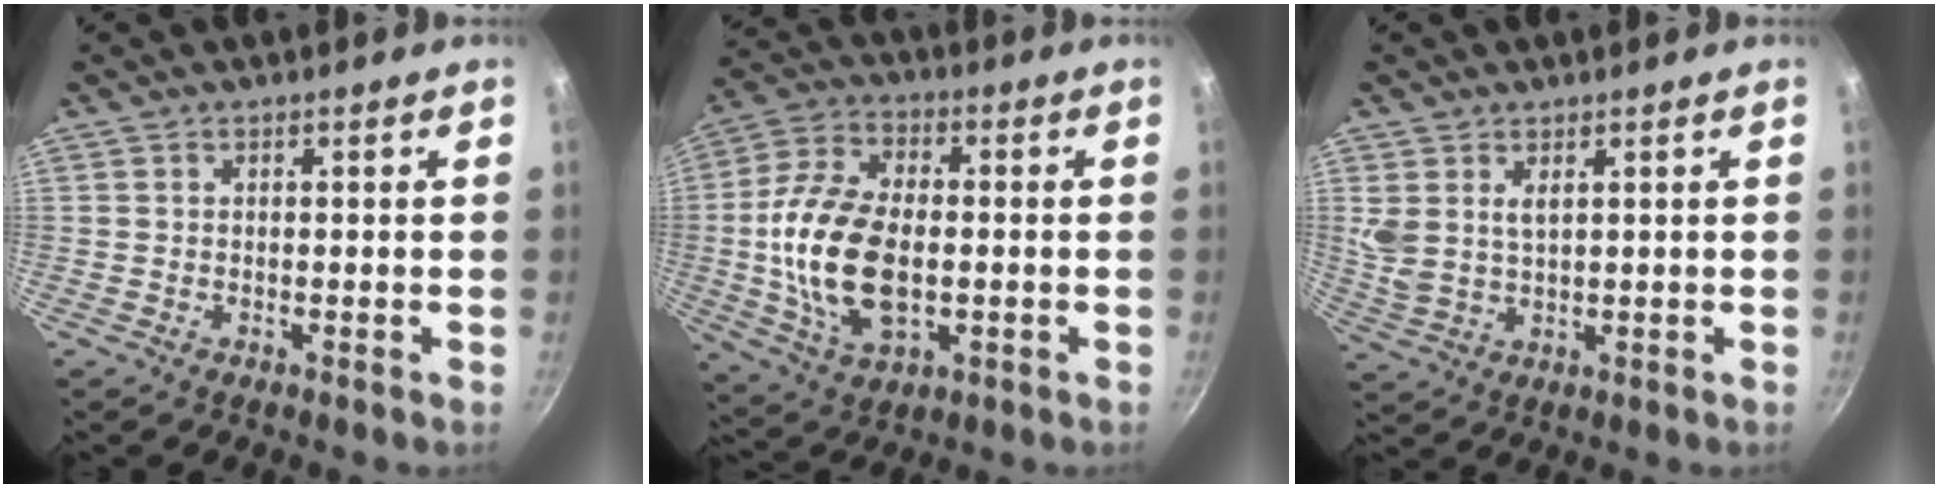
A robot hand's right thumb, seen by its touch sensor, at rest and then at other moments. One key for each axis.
{"total": 18.1, "fx": -1.5, "fy": 10.4, "fz": 14.7, "tx": -0.282, "ty": 0.011, "tz": -0.022}
{"total": 5.2, "fx": 1.9, "fy": 2.9, "fz": 3.9, "tx": -0.083, "ty": -0.006, "tz": 0.050}